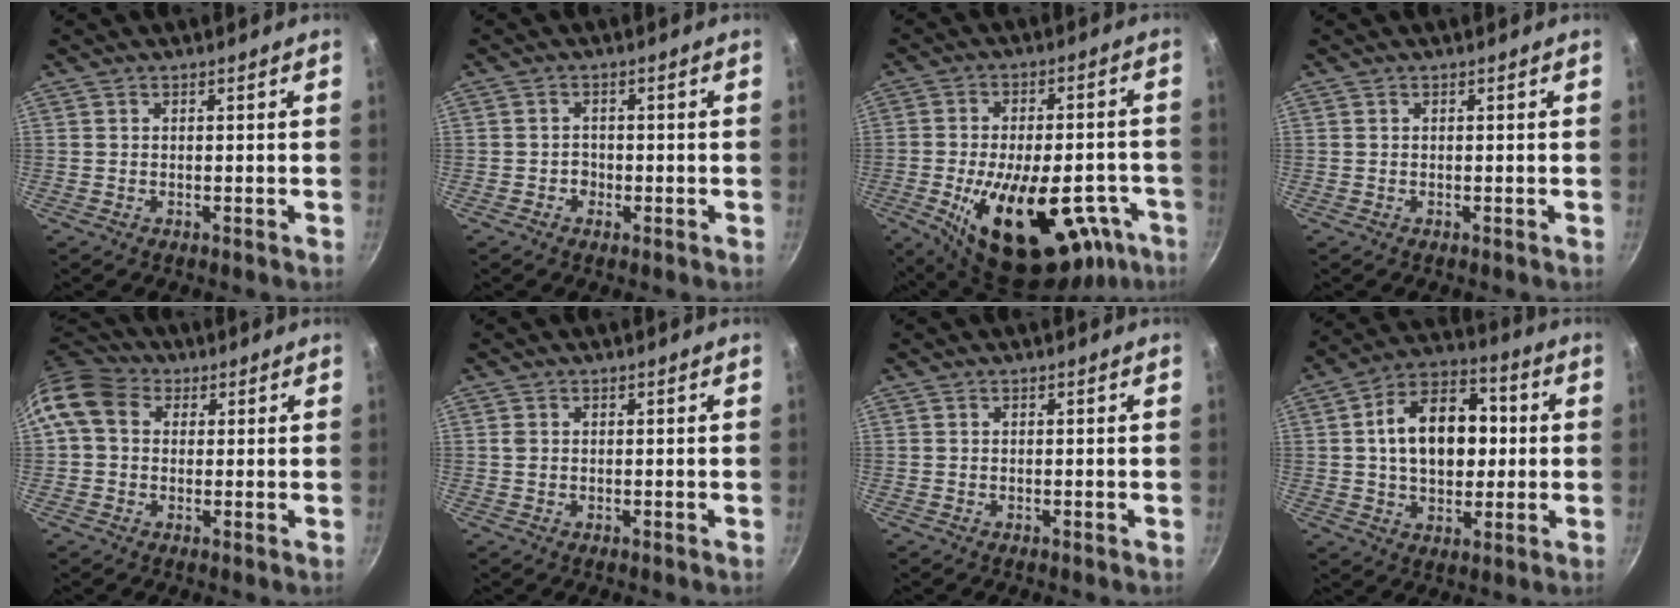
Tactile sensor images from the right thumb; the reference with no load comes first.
{"total": 2.0, "force": [-0.7, 1.7, 0.7], "torque": [0.000, 0.004, -0.012]}
{"total": 27.7, "force": [-10.9, 13.7, 21.4], "torque": [-0.286, 0.020, -0.143]}
{"total": 0.0}
{"total": 10.0, "force": [2.3, 7.9, 5.6], "torque": [-0.093, 0.016, 0.022]}
{"total": 0.9, "force": [0.2, 0.8, 0.5], "torque": [-0.007, 0.002, 0.002]}
{"total": 0.0}
{"total": 17.0, "force": [1.7, 11.2, 12.6], "torque": [-0.162, 0.024, 0.016]}